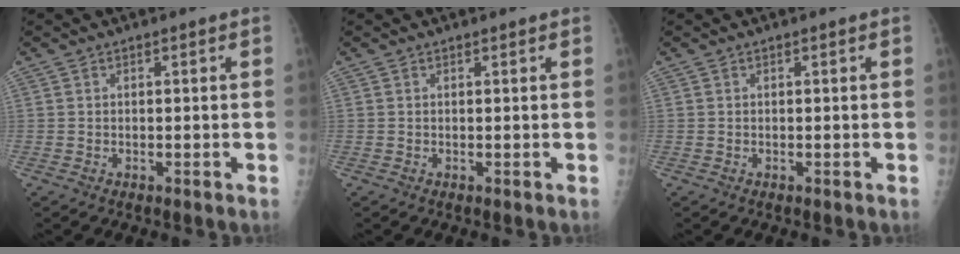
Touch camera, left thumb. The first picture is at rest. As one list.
[{"total": 0.5, "force": [0.5, 0.0, 0.1], "torque": [-0.005, -0.001, 0.007]}, {"total": 0.0}]